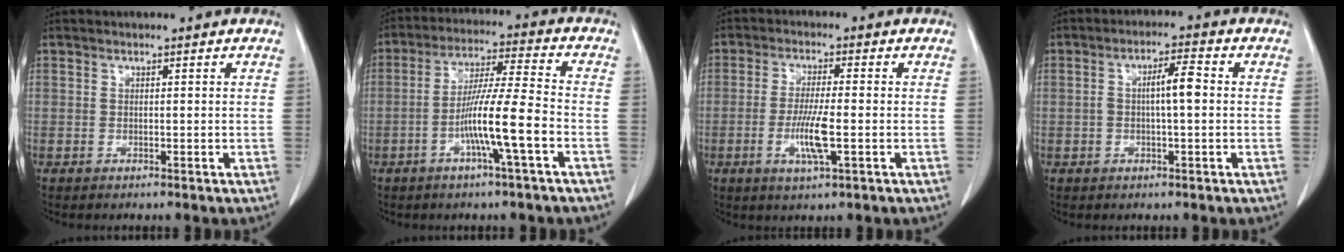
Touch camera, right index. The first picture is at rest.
{"total": 10.3, "force": [-3.6, -0.6, 9.6], "torque": [-0.179, 0.003, -0.067]}
{"total": 6.5, "force": [-1.7, 0.4, 6.2], "torque": [-0.122, -0.012, -0.031]}
{"total": 4.8, "force": [0.1, 0.8, 4.8], "torque": [-0.086, 0.013, 0.000]}